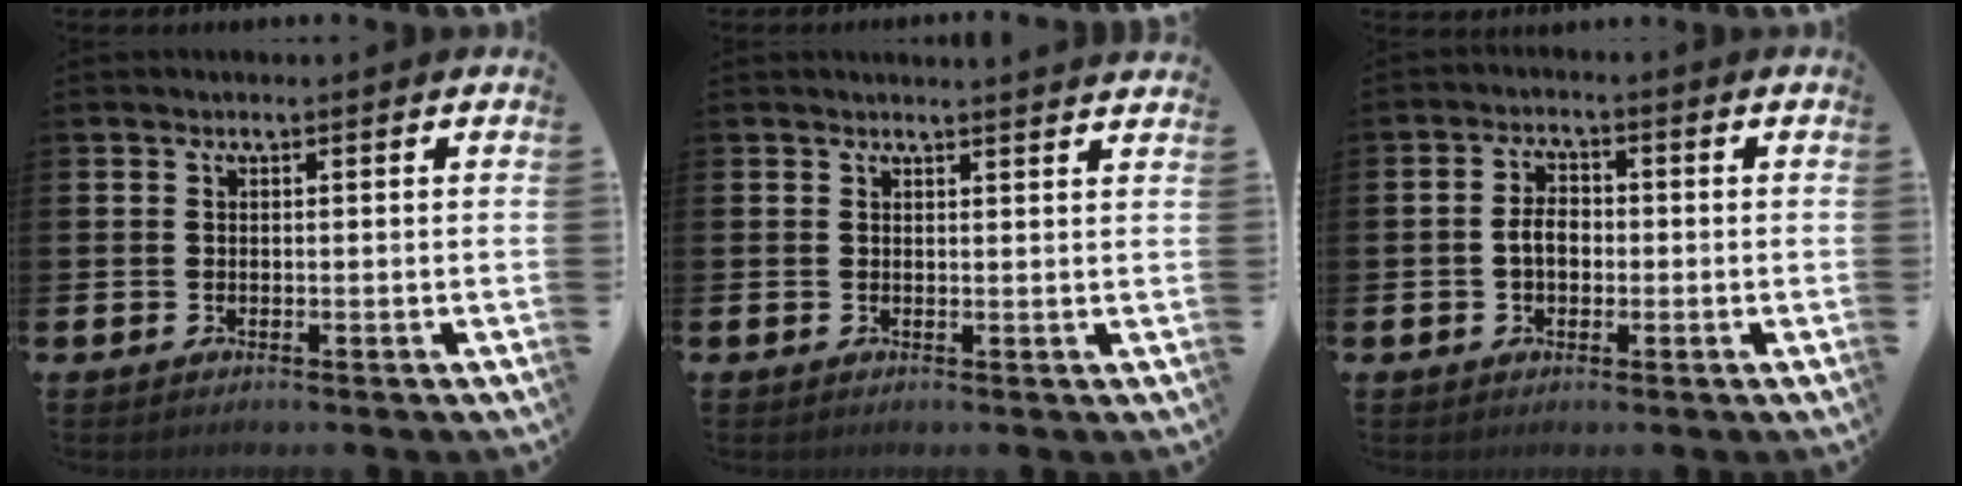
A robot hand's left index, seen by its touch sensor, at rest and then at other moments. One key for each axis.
{"total": 1.6, "fx": 1.5, "fy": -0.3, "fz": -0.2, "tx": 0.008, "ty": -0.012, "tz": 0.028}
{"total": 3.4, "fx": -0.5, "fy": 2.3, "fz": 2.6, "tx": -0.041, "ty": 0.004, "tz": -0.013}